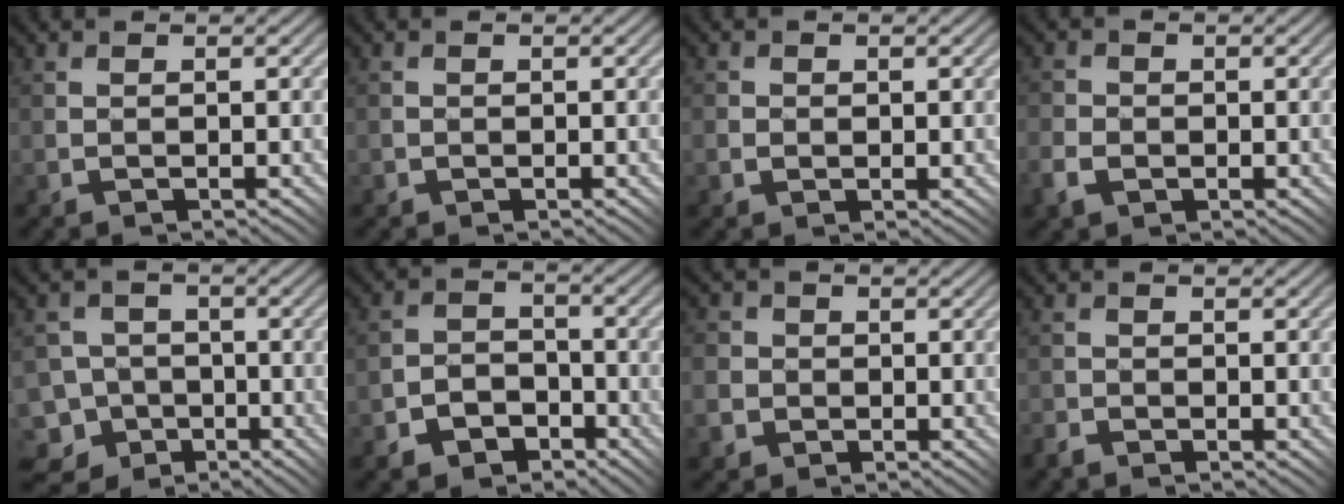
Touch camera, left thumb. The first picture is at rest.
{"total": 0.7, "force": [-0.2, 0.6, -0.2], "torque": [0.008, 0.000, -0.003]}
{"total": 1.2, "force": [0.0, 1.2, 0.2], "torque": [-0.001, 0.001, -0.004]}
{"total": 3.7, "force": [-1.7, 2.8, 1.7], "torque": [-0.045, -0.008, -0.035]}
{"total": 10.6, "force": [-6.2, 8.4, 2.0], "torque": [-0.074, -0.019, -0.119]}
{"total": 5.0, "force": [-3.2, 3.4, 1.8], "torque": [-0.035, 0.000, -0.064]}
{"total": 6.2, "force": [-1.4, 5.9, 1.0], "torque": [-0.051, -0.005, -0.057]}
{"total": 1.8, "force": [-1.5, 0.9, 0.3], "torque": [-0.013, -0.002, -0.038]}